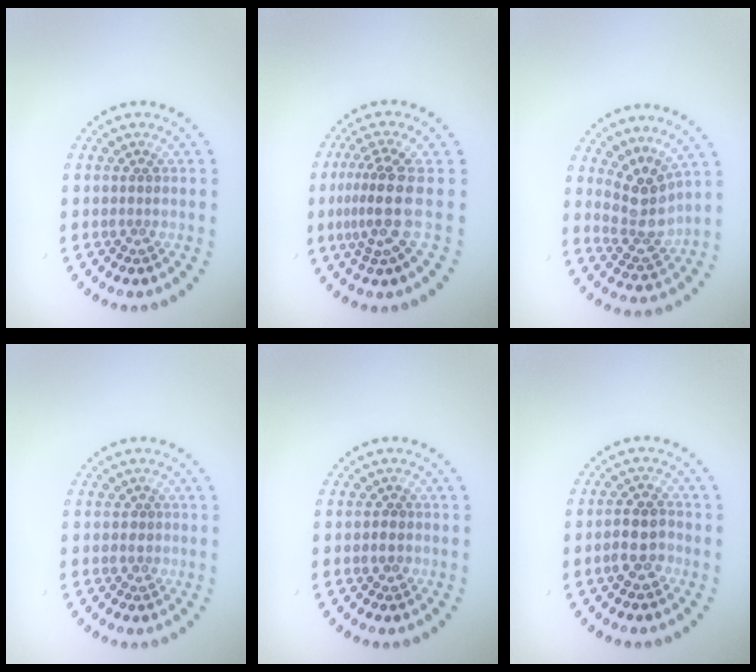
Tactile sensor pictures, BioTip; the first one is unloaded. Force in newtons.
{"total": 3.6, "press": 2.6, "slide": 2.5}
{"total": 3.6, "press": 2.9, "slide": 2.1}
{"total": 0.6, "press": 0.3, "slide": 0.5}
{"total": 0.8, "press": 0.7, "slide": 0.4}
{"total": 2.8, "press": 2.6, "slide": 1.0}